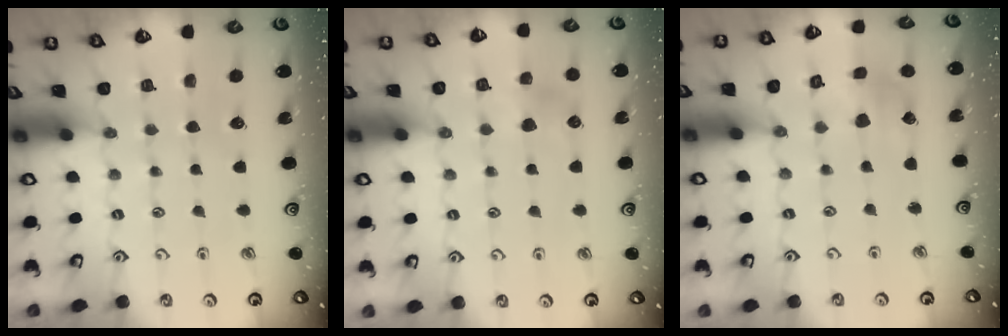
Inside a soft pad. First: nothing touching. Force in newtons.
{"total": 5.5, "press": 5.4, "slide": 0.5}
{"total": 4.5, "press": 4.4, "slide": 0.6}